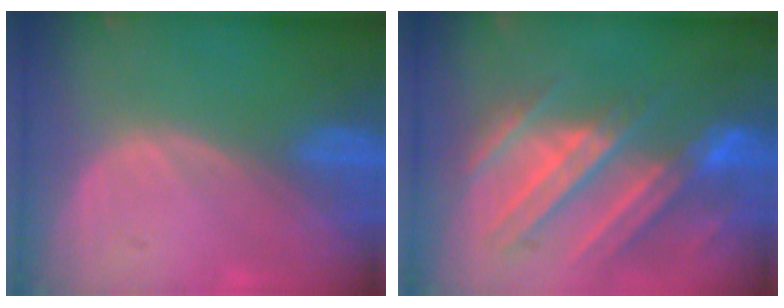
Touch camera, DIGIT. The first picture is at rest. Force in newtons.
{"total": 10.5, "press": 9.6, "slide": 4.2}